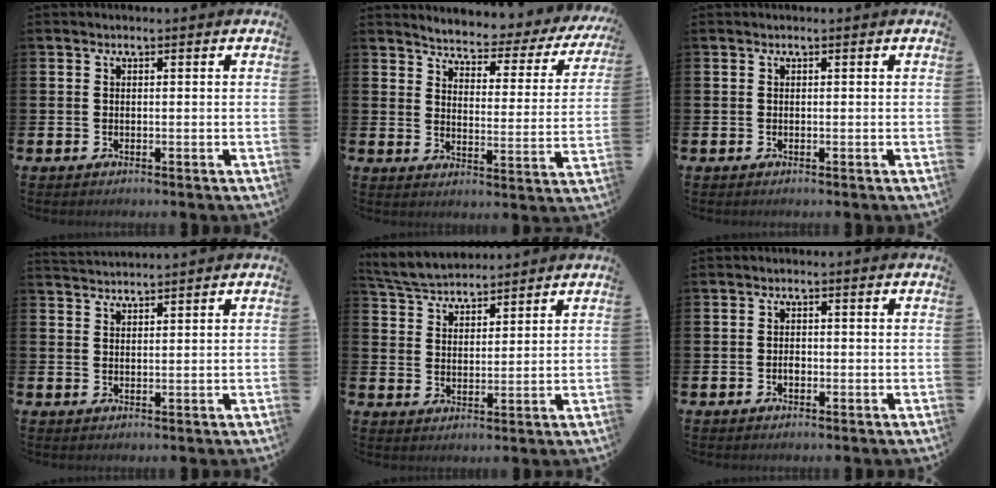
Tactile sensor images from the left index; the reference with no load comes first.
{"total": 4.0, "force": [3.8, 0.7, 1.0], "torque": [-0.040, -0.037, 0.055]}
{"total": 0.0}
{"total": 2.0, "force": [2.0, -0.1, -0.2], "torque": [0.006, -0.013, 0.036]}
{"total": 4.9, "force": [4.9, 0.8, 0.4], "torque": [-0.025, -0.023, 0.088]}
{"total": 1.2, "force": [-0.4, 0.8, 0.9], "torque": [-0.009, 0.000, -0.010]}